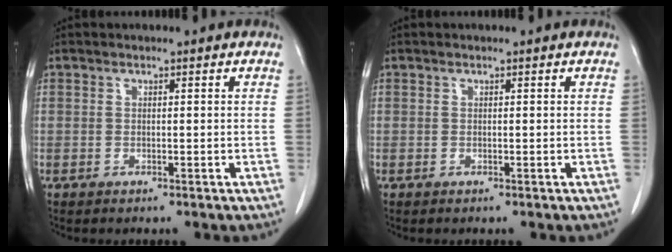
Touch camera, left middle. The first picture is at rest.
{"total": 0.0}